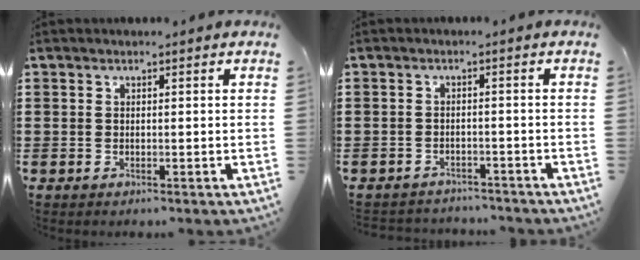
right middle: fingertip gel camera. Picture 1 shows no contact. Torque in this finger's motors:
{"motor_torque": [0.83, -0.05, 0.06, -0.01]}